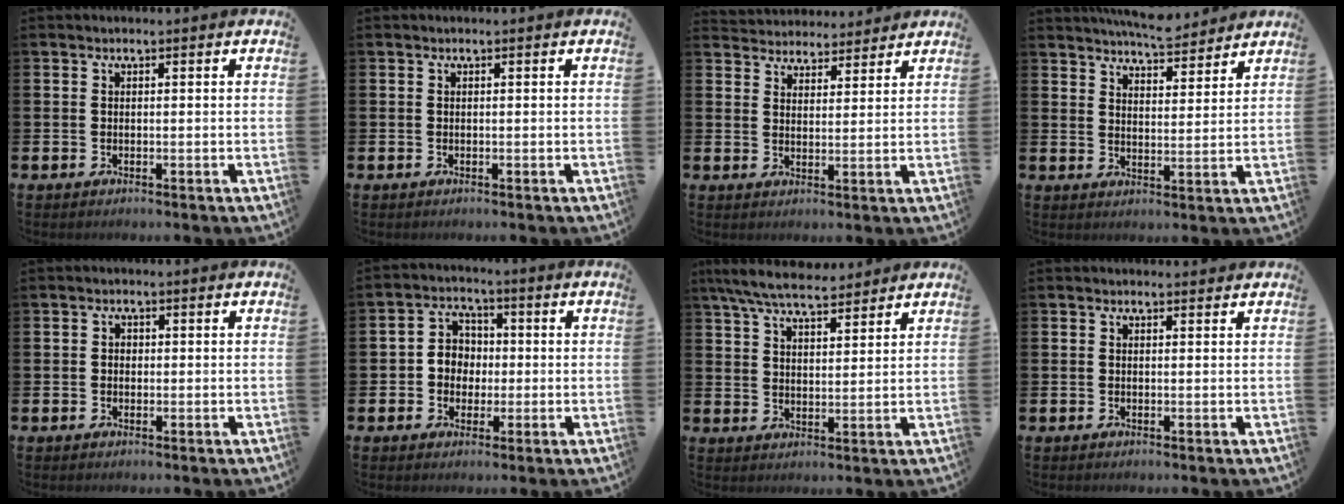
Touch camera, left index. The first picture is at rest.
{"total": 0.0}
{"total": 3.9, "force": [3.8, 0.9, -0.6], "torque": [-0.009, -0.021, 0.068]}
{"total": 5.9, "force": [5.8, 0.6, 0.6], "torque": [-0.020, -0.033, 0.105]}
{"total": 1.2, "force": [-0.1, 1.1, 0.5], "torque": [-0.002, 0.006, -0.006]}
{"total": 4.0, "force": [0.2, 3.8, 1.2], "torque": [-0.031, 0.005, -0.004]}
{"total": 7.5, "force": [6.9, 1.5, 2.6], "torque": [-0.071, -0.022, 0.126]}
{"total": 0.6, "force": [0.5, 0.1, 0.2], "torque": [0.010, -0.004, 0.006]}